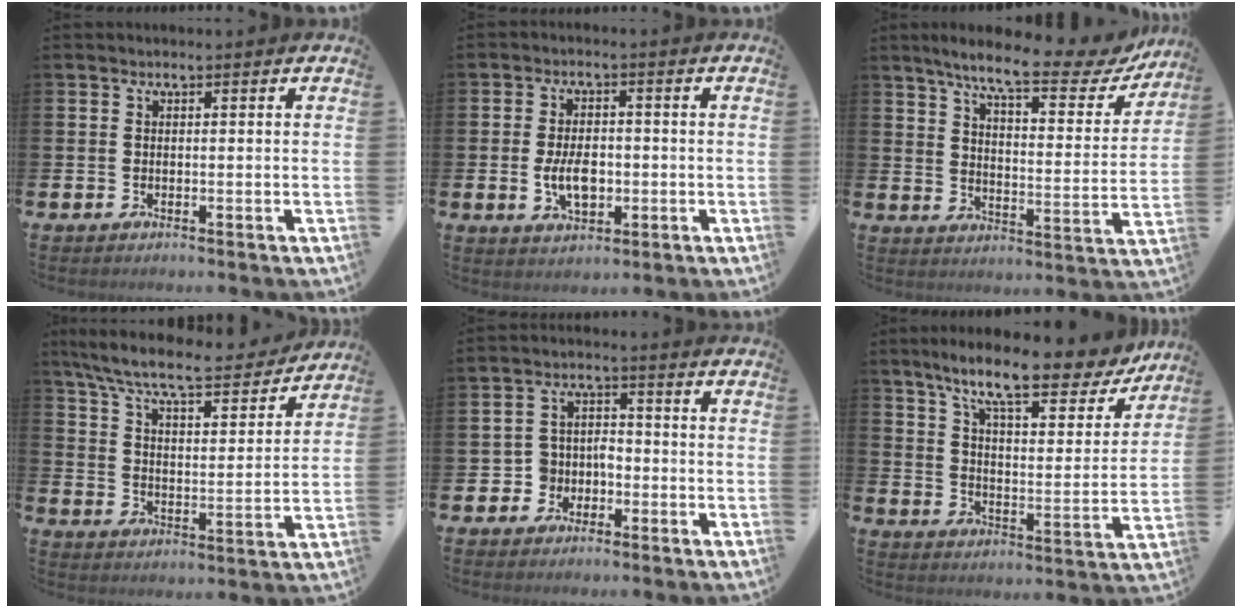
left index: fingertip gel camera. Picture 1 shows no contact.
{"total": 5.1, "force": [-0.8, 3.0, 4.0], "torque": [-0.061, 0.002, -0.016]}
{"total": 8.7, "force": [7.1, 1.7, 4.7], "torque": [-0.105, -0.045, 0.113]}
{"total": 8.7, "force": [7.9, 1.2, 3.5], "torque": [-0.103, -0.052, 0.134]}
{"total": 4.0, "force": [-2.1, 3.3, 0.6], "torque": [-0.028, 0.009, -0.045]}
{"total": 10.8, "force": [9.1, 1.9, 5.5], "torque": [-0.128, -0.053, 0.151]}